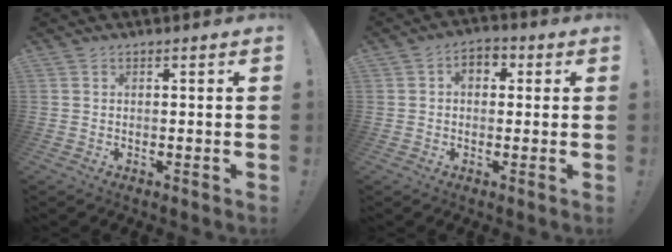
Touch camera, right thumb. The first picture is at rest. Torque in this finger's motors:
{"motor_torque": [0.19, 1.05, 0.19, -0.01, -0.01]}